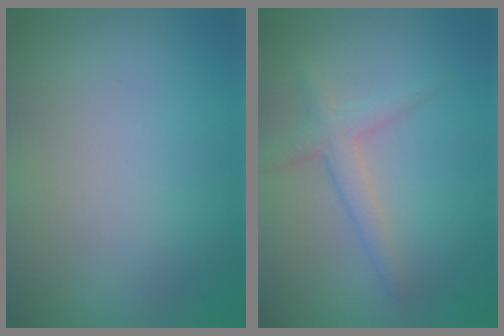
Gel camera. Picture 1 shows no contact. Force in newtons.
{"total": 2.3, "press": 2.3, "slide": 0.1}